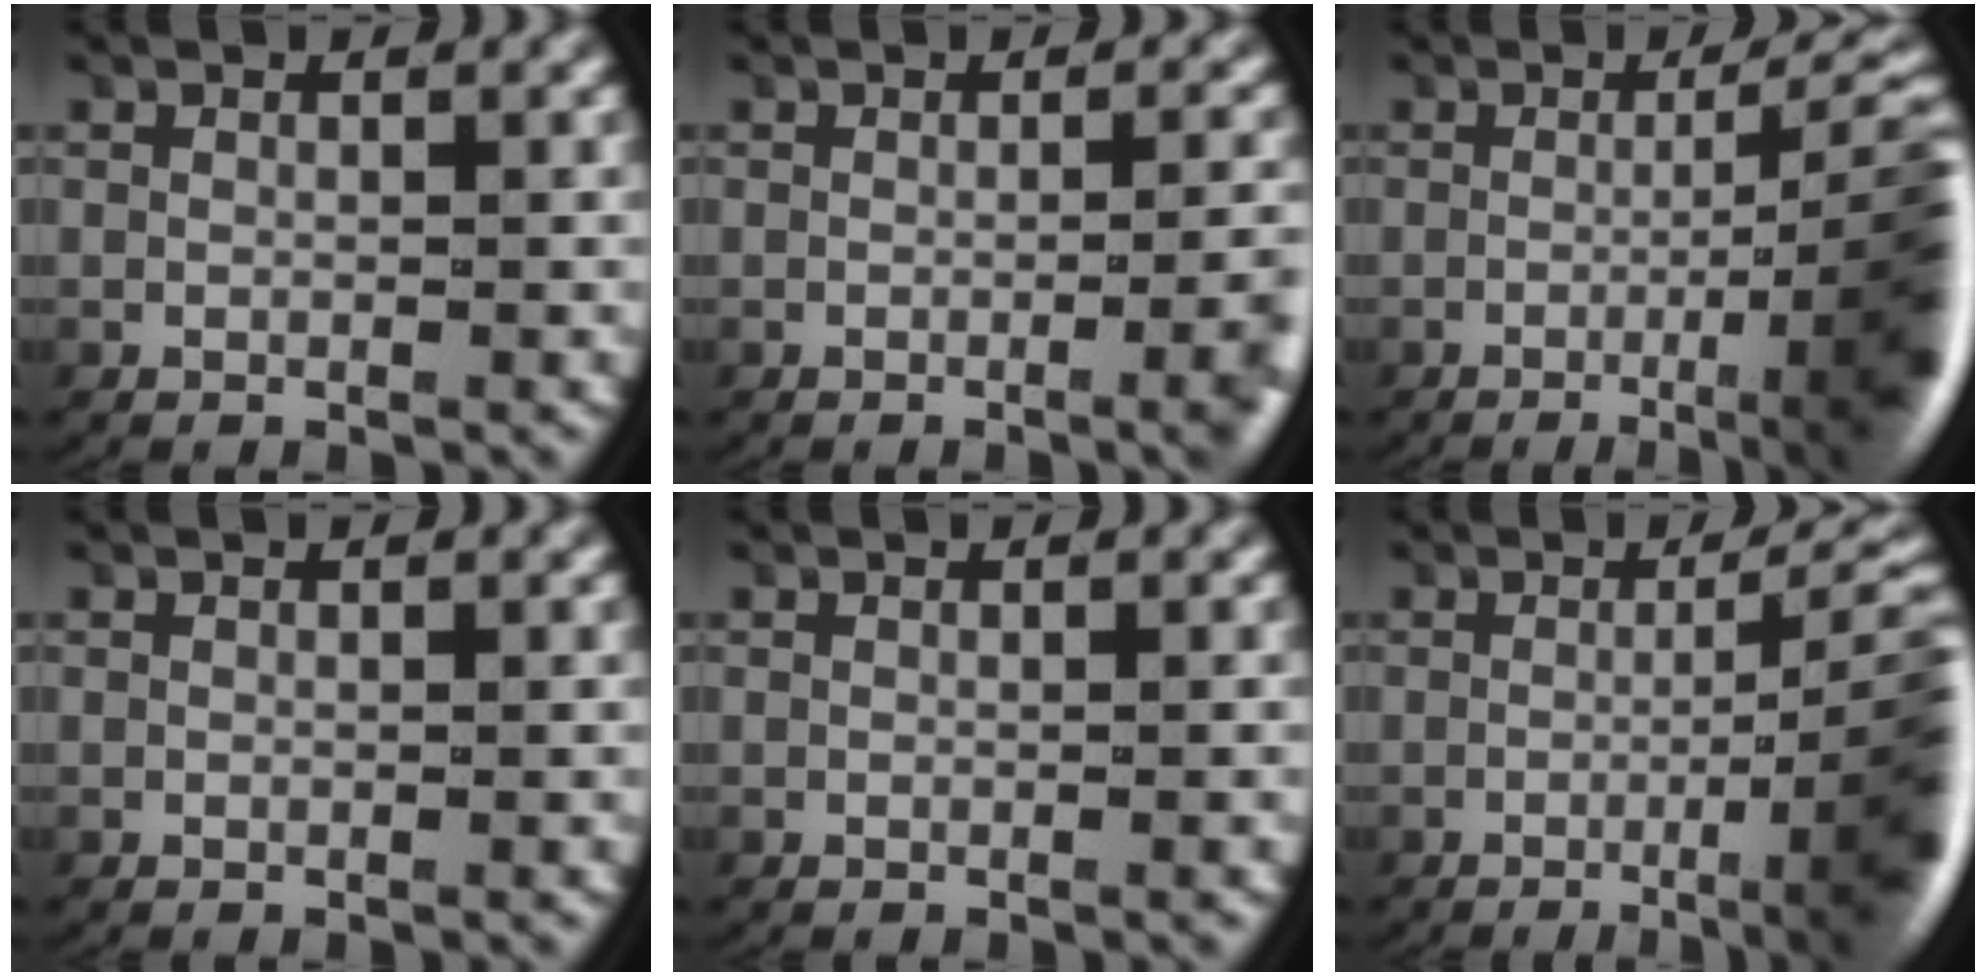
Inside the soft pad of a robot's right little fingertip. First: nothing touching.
{"total": 2.7, "force": [-0.8, 0.2, 2.6], "torque": [-0.027, 0.004, -0.016]}
{"total": 10.1, "force": [-2.9, 2.8, 9.2], "torque": [-0.094, -0.002, -0.048]}
{"total": 0.0}
{"total": 0.0}
{"total": 9.1, "force": [-2.5, 2.5, 8.4], "torque": [-0.084, 0.000, -0.044]}